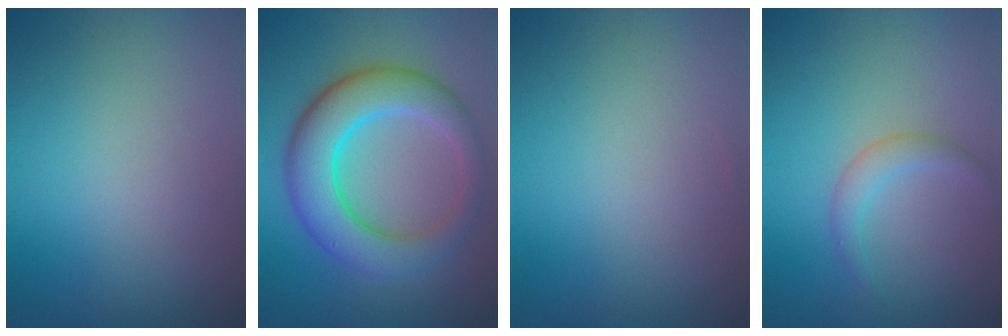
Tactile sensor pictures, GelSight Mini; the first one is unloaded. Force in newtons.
{"total": 7.9, "press": 7.9, "slide": 0.0}
{"total": 0.0}
{"total": 1.7, "press": 1.7, "slide": 0.1}